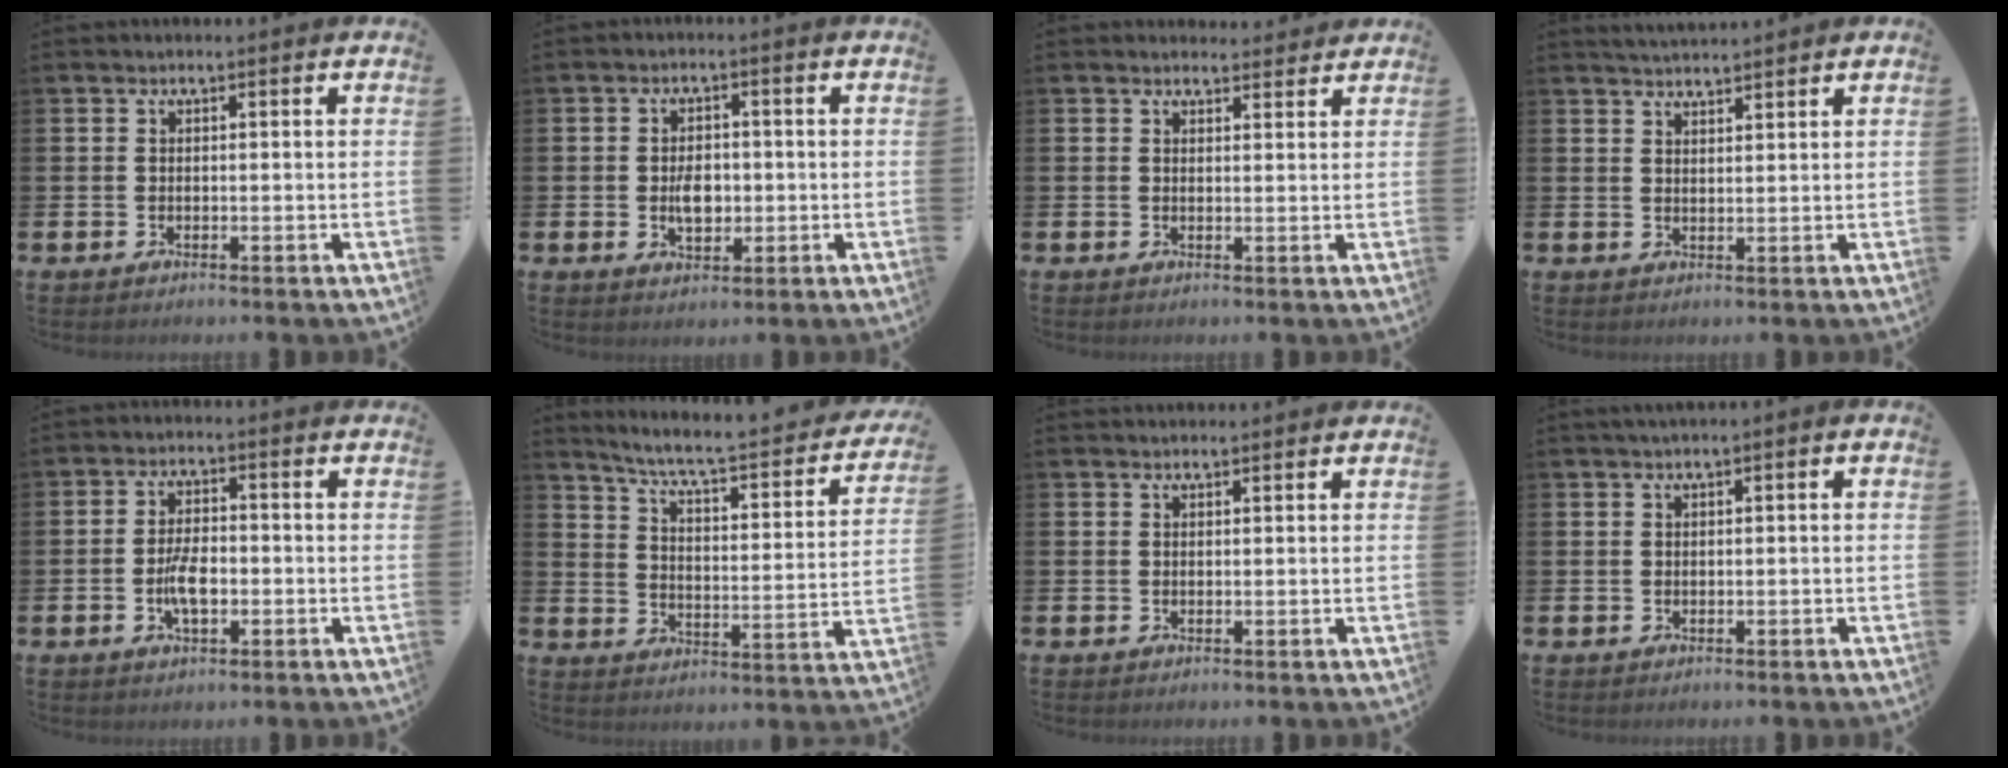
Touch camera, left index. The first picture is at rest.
{"total": 4.0, "force": [-0.2, 2.5, 3.1], "torque": [-0.044, 0.001, -0.008]}
{"total": 2.0, "force": [2.0, 0.5, -0.1], "torque": [0.007, -0.009, 0.033]}
{"total": 3.0, "force": [3.0, 0.1, 0.1], "torque": [-0.005, -0.013, 0.054]}
{"total": 4.5, "force": [-1.0, 2.0, 3.9], "torque": [-0.069, 0.001, -0.020]}
{"total": 6.0, "force": [5.4, 0.6, 2.5], "torque": [-0.077, -0.046, 0.084]}
{"total": 0.9, "force": [0.9, 0.1, 0.1], "torque": [0.010, -0.003, 0.014]}
{"total": 0.6, "force": [0.3, 0.0, 0.5], "torque": [-0.011, 0.003, 0.006]}